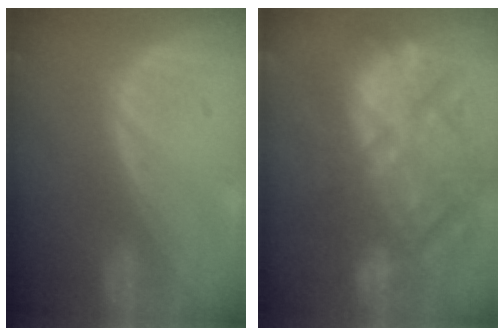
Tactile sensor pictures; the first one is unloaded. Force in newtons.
{"total": 14.0, "press": 12.5, "slide": 6.4}